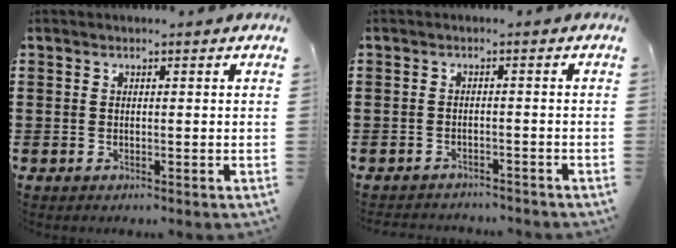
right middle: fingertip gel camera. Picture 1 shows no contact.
{"total": 1.7, "force": [-1.7, 0.1, -0.1], "torque": [-0.004, -0.001, -0.036]}